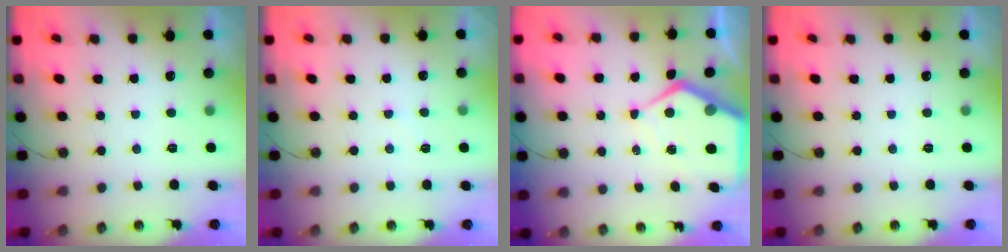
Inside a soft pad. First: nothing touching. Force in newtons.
{"total": 3.2, "press": 3.1, "slide": 0.4}
{"total": 10.8, "press": 10.8, "slide": 1.0}
{"total": 0.0}